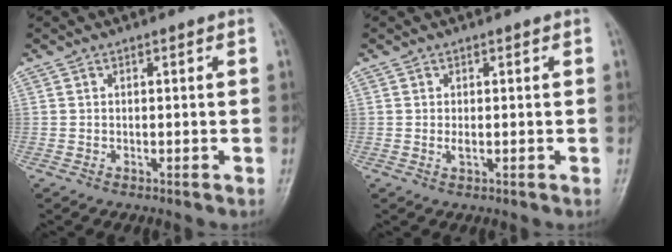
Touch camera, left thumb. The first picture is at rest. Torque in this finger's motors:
{"motor_torque": [-0.04, 0.05, 0.08, -0.01, 0.00]}